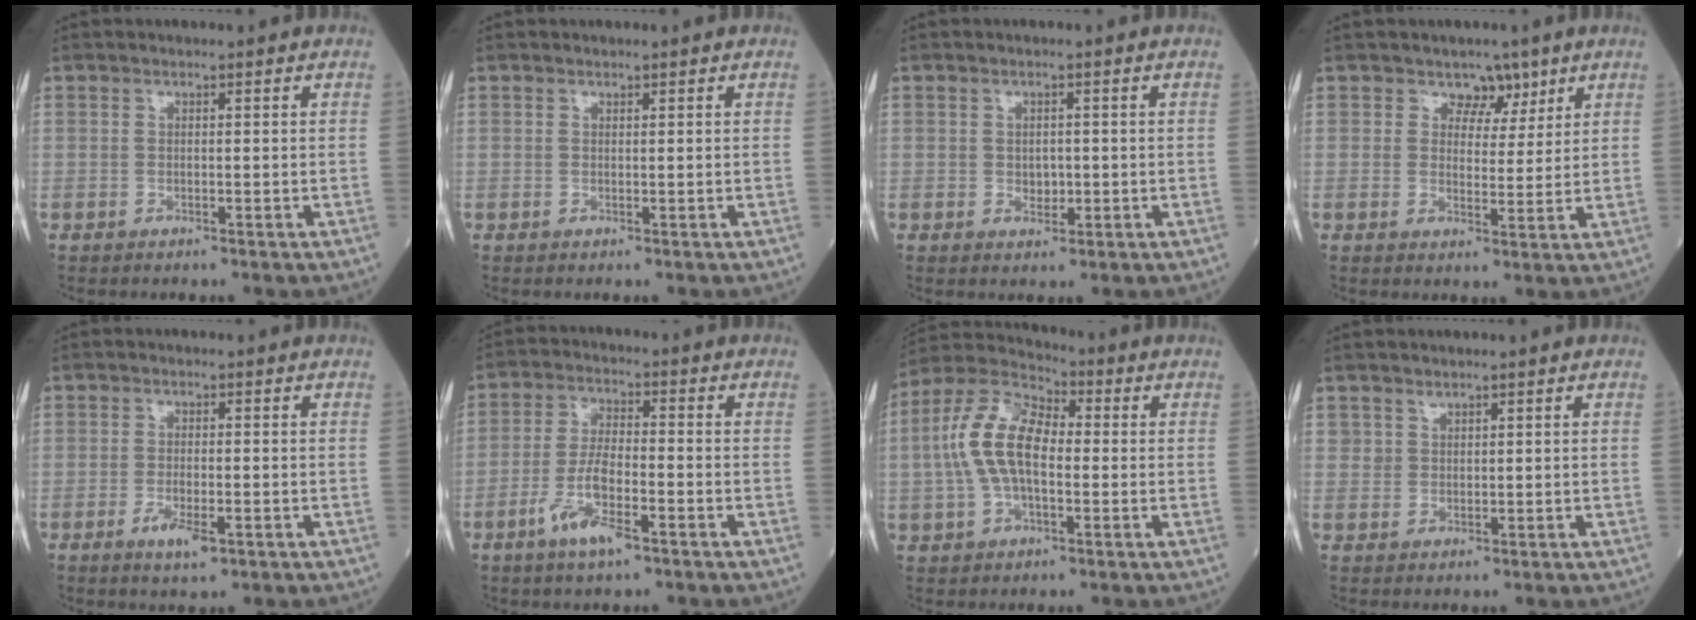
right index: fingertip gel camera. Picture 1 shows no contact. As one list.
[{"total": 0.0}, {"total": 2.1, "force": [-0.2, 1.4, 1.5], "torque": [-0.021, 0.001, -0.001]}, {"total": 3.8, "force": [2.5, 2.6, 1.1], "torque": [-0.003, 0.000, 0.036]}, {"total": 3.8, "force": [-1.7, 0.9, 3.3], "torque": [-0.061, -0.004, -0.028]}, {"total": 7.6, "force": [-3.9, 1.6, 6.4], "torque": [-0.129, -0.007, -0.072]}, {"total": 11.5, "force": [0.0, 5.6, 10.0], "torque": [-0.226, 0.031, -0.003]}, {"total": 1.3, "force": [1.0, 0.9, 0.1], "torque": [0.010, -0.005, 0.013]}]